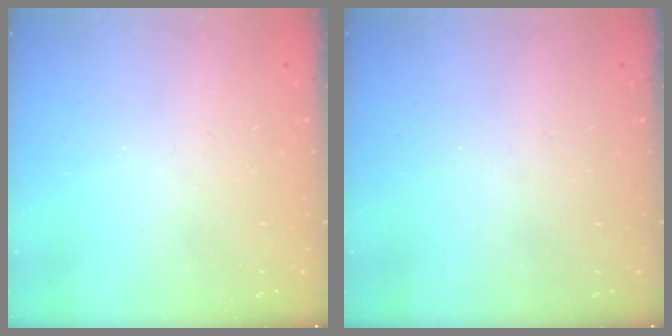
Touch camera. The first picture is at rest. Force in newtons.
{"total": 0.0}